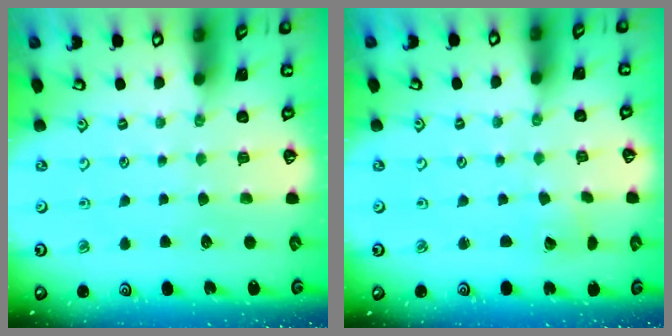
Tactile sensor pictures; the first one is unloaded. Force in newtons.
{"total": 1.8, "press": 1.7, "slide": 0.3}